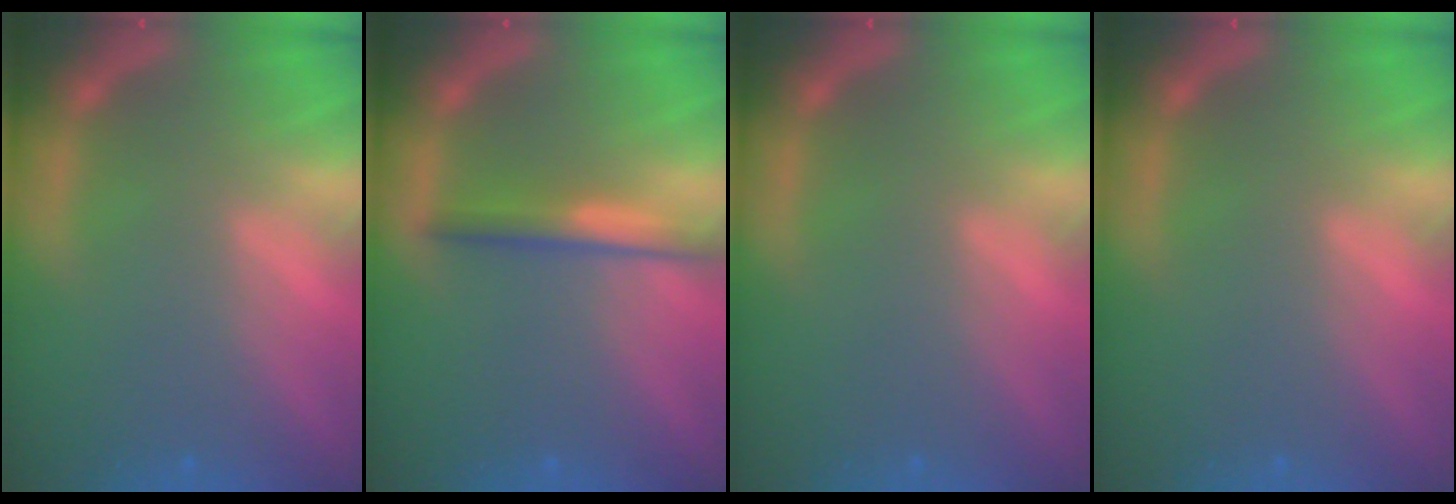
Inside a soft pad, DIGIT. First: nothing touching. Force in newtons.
{"total": 3.0}
{"total": 0.0}
{"total": 0.0}